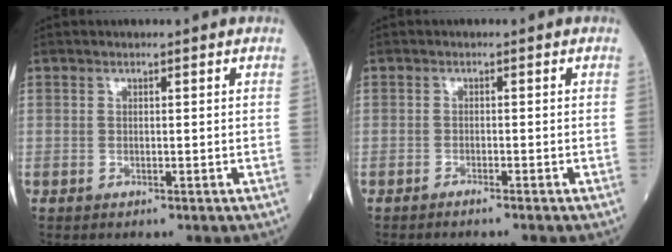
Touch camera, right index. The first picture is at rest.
{"total": 1.6, "force": [-1.4, -0.3, 0.7], "torque": [-0.013, 0.001, -0.020]}